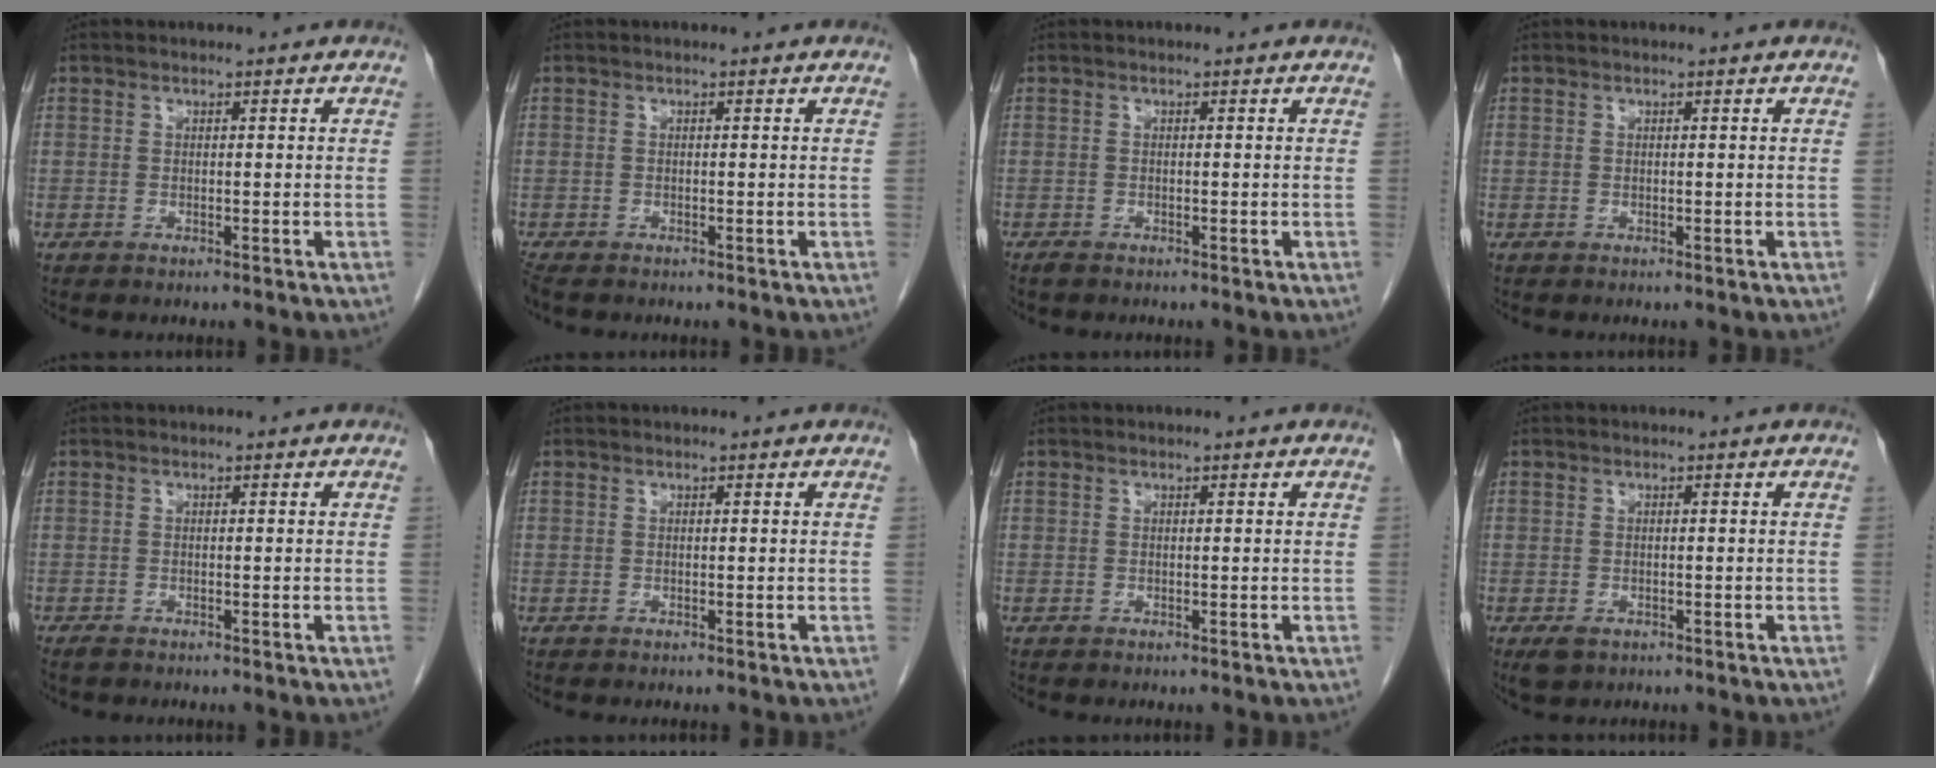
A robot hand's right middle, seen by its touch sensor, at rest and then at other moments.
{"total": 2.3, "force": [-1.8, 0.9, 1.1], "torque": [-0.028, -0.009, -0.031]}
{"total": 0.6, "force": [-0.5, 0.2, 0.2], "torque": [-0.011, -0.002, -0.011]}
{"total": 0.0}
{"total": 0.8, "force": [-0.7, 0.2, 0.3], "torque": [-0.013, -0.003, -0.013]}
{"total": 0.0}
{"total": 0.0}
{"total": 2.0, "force": [-1.1, 1.2, 1.2], "torque": [-0.026, -0.004, -0.009]}